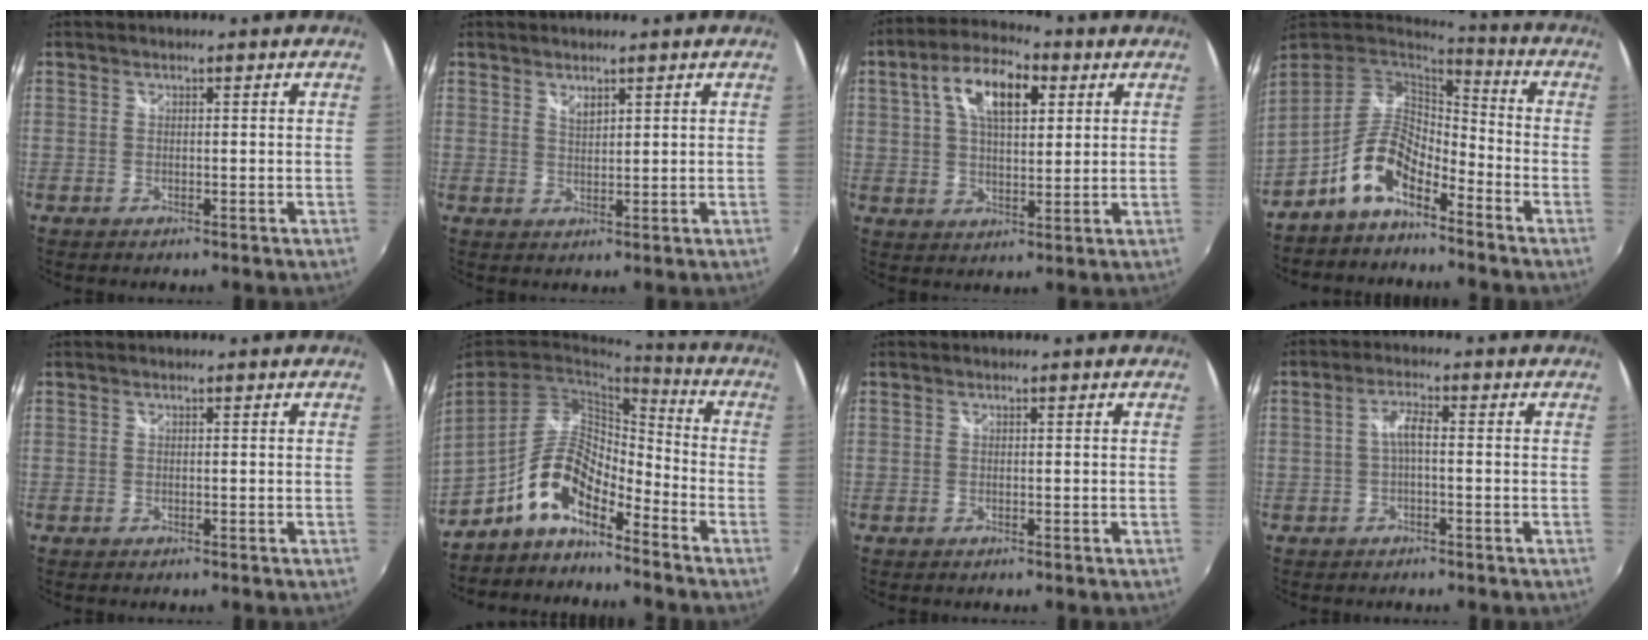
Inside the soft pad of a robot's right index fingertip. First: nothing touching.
{"total": 2.0, "force": [1.6, 0.7, 1.0], "torque": [-0.015, -0.002, 0.028]}
{"total": 11.7, "force": [4.2, 5.5, 9.5], "torque": [-0.167, 0.027, 0.068]}
{"total": 10.4, "force": [-6.5, 4.4, 6.8], "torque": [-0.144, 0.015, -0.126]}
{"total": 0.0}
{"total": 10.7, "force": [-7.2, 3.9, 6.9], "torque": [-0.144, 0.012, -0.141]}
{"total": 0.0}
{"total": 2.8, "force": [-0.5, 0.6, 2.7], "torque": [-0.056, 0.007, -0.009]}